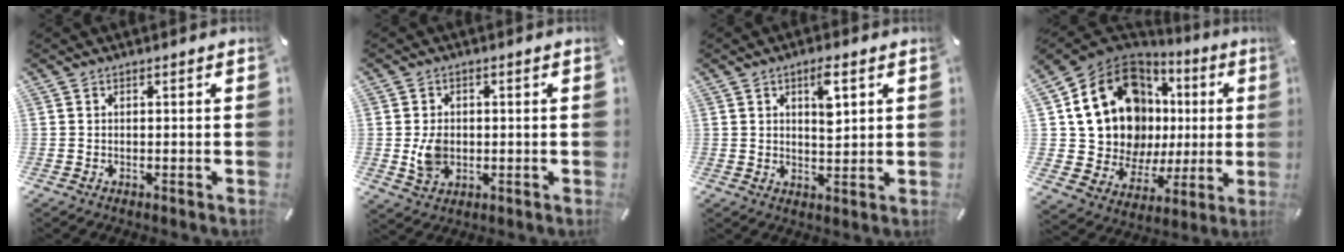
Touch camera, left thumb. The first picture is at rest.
{"total": 6.3, "force": [-0.2, 4.9, 3.9], "torque": [-0.075, -0.004, -0.006]}
{"total": 5.7, "force": [2.4, 2.4, 4.6], "torque": [-0.067, -0.007, 0.034]}
{"total": 19.2, "force": [6.1, 14.6, 10.9], "torque": [-0.218, -0.055, 0.122]}